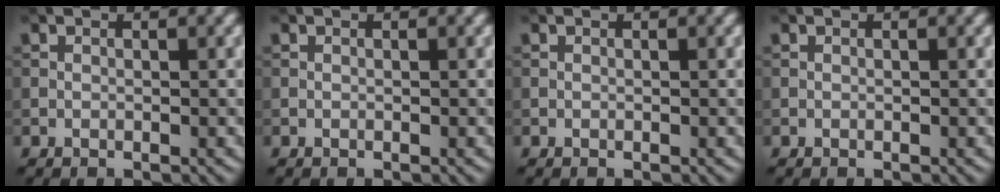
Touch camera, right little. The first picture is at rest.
{"total": 0.0}
{"total": 0.0}
{"total": 0.0}